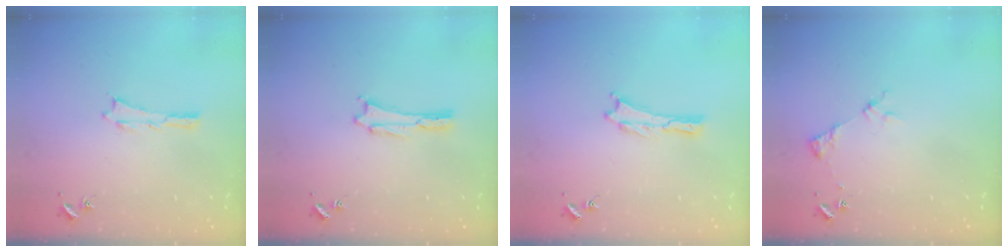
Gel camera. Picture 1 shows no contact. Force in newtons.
{"total": 1.1, "press": 1.1, "slide": 0.1}
{"total": 0.0}
{"total": 2.9, "press": 2.9, "slide": 0.4}